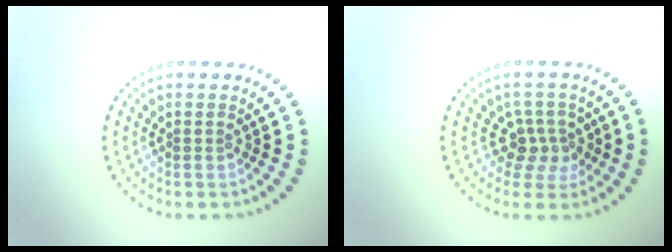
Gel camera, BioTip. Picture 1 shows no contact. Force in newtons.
{"total": 2.6, "press": 2.0, "slide": 1.7}